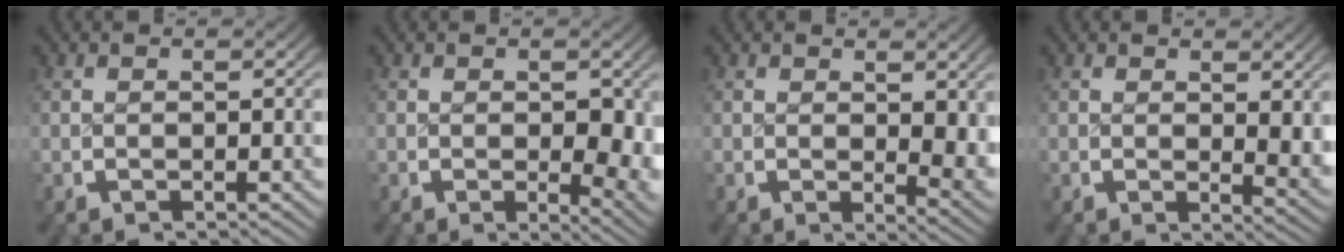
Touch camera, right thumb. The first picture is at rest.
{"total": 4.8, "force": [-0.5, 2.5, 4.1], "torque": [-0.055, -0.025, 0.002]}
{"total": 3.8, "force": [0.5, 1.9, 3.2], "torque": [-0.030, -0.015, 0.012]}
{"total": 2.9, "force": [0.8, 1.2, 2.5], "torque": [-0.020, -0.008, 0.011]}